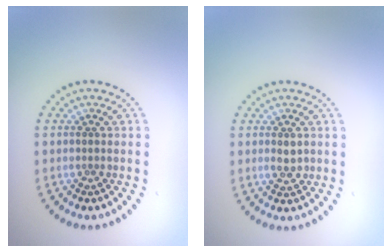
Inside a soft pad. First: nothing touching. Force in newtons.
{"total": 1.3, "press": 1.3, "slide": 0.1}